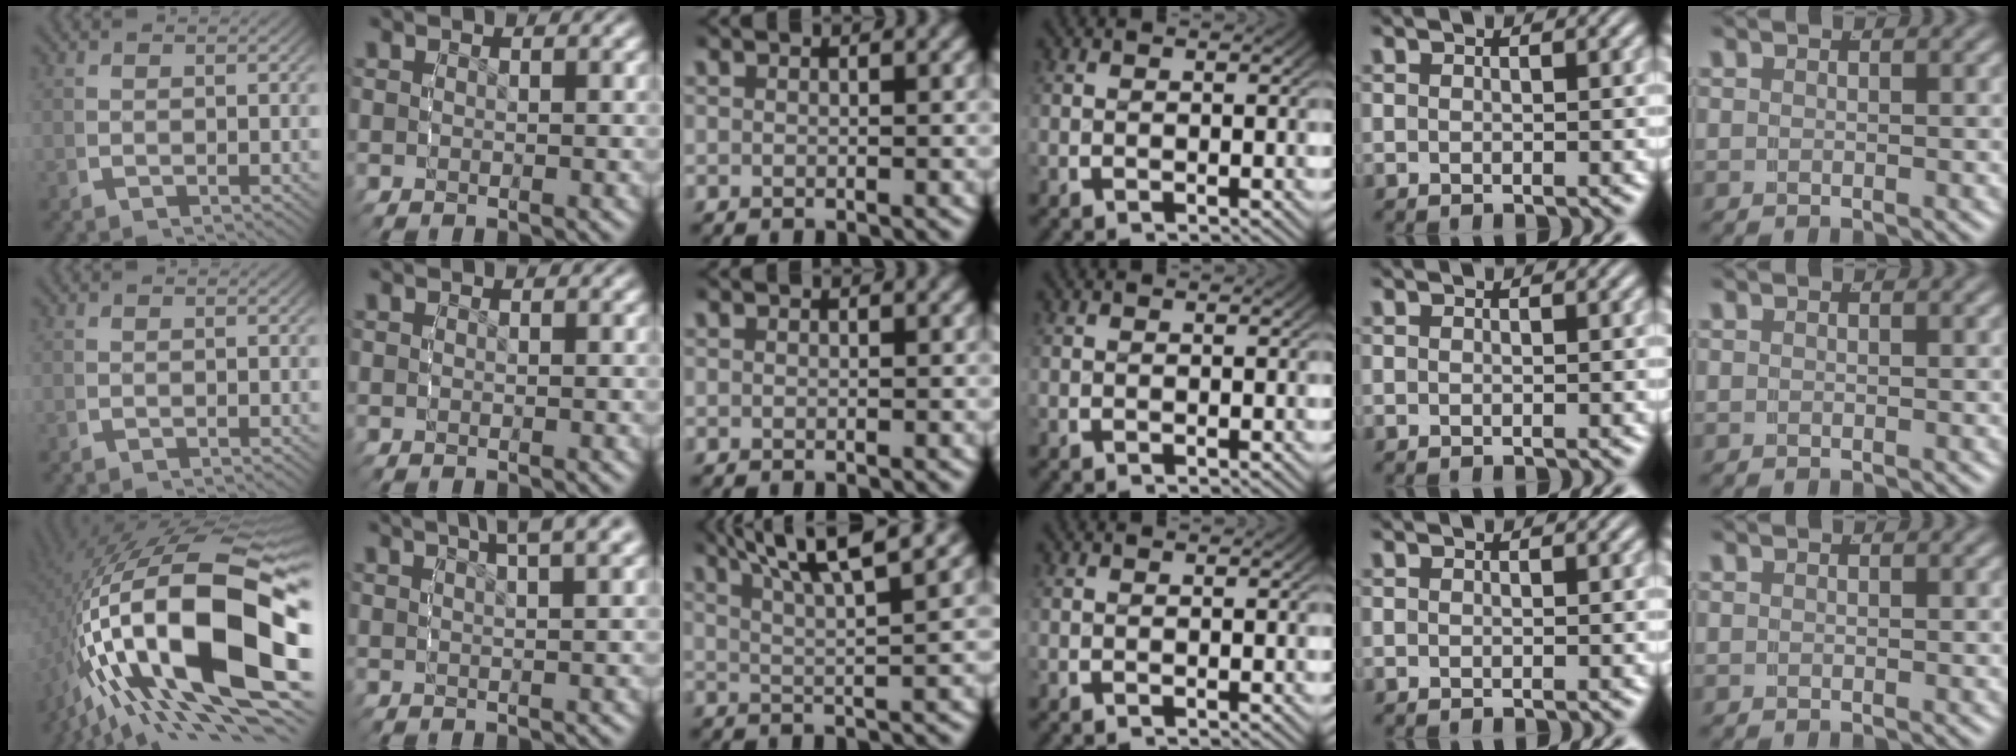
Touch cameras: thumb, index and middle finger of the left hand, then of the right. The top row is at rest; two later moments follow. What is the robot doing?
{"motion": "grasp_and_lifting", "object": "dispenser bottle"}